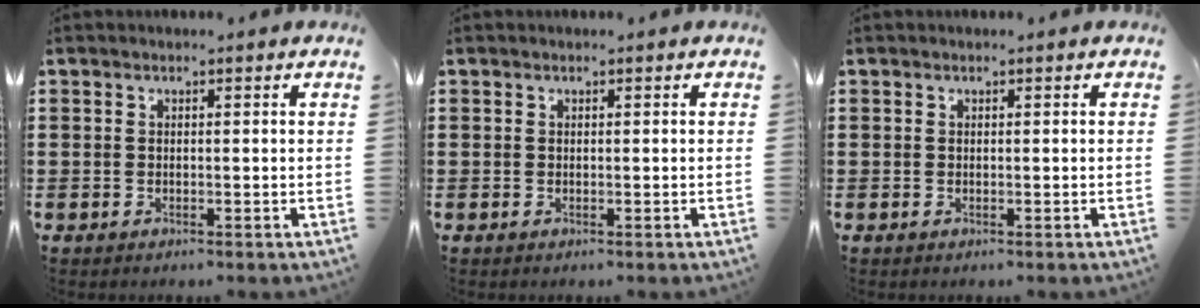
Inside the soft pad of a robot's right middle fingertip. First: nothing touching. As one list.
[{"total": 0.0}, {"total": 0.0}]